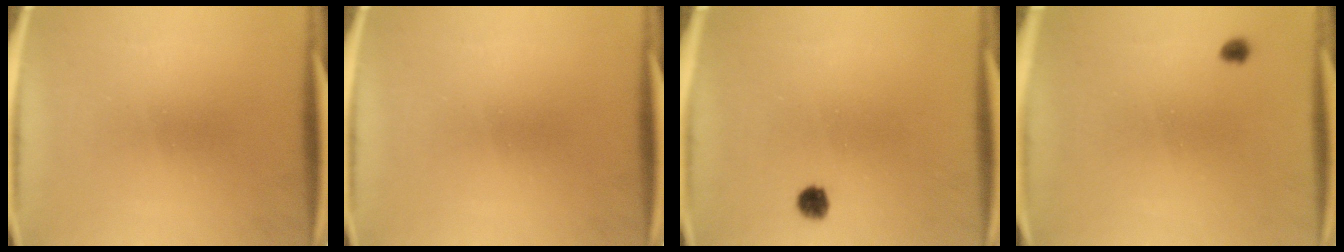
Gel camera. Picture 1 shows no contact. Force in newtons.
{"total": 0.0}
{"total": 2.3}
{"total": 1.1}